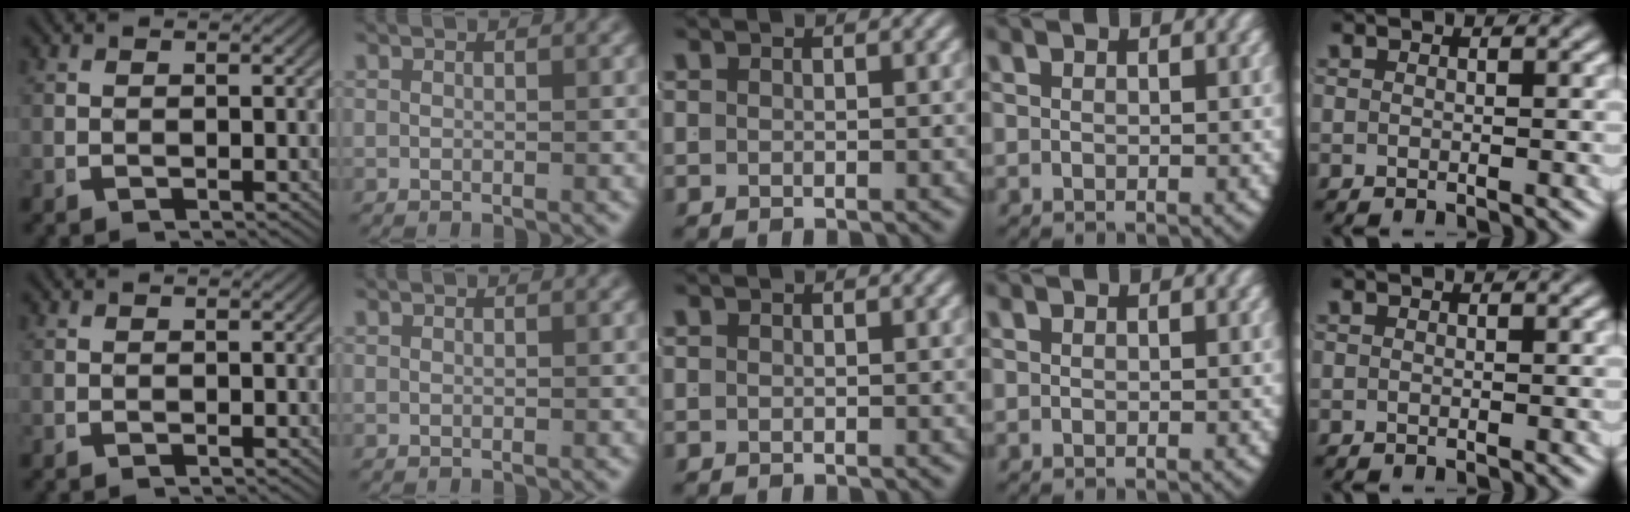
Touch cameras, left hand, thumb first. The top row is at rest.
{}